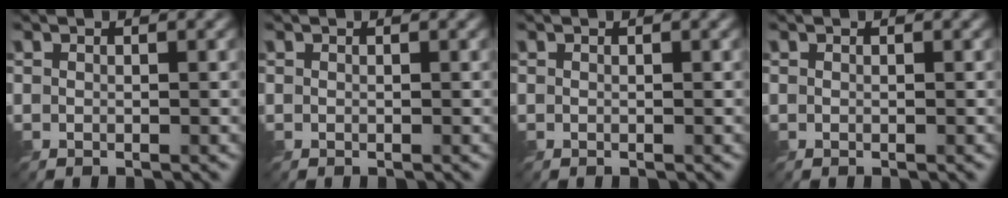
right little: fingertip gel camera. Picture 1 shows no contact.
{"total": 0.0}
{"total": 0.0}
{"total": 0.0}